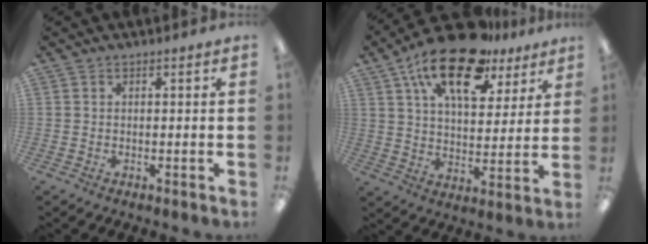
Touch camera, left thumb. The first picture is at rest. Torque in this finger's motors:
{"motor_torque": [0.50, 0.59, 1.80, -0.97, 0.28]}